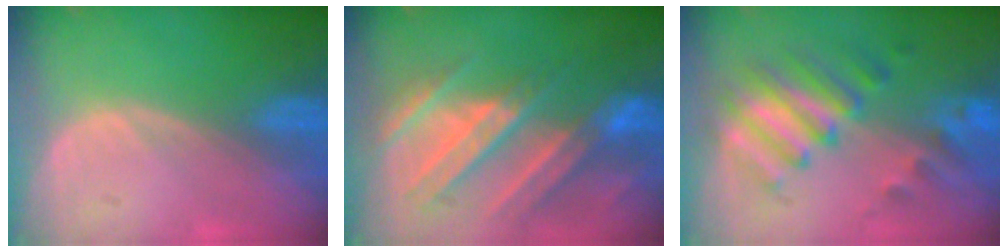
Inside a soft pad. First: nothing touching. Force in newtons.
{"total": 10.5, "press": 9.6, "slide": 4.3}
{"total": 8.1, "press": 7.7, "slide": 2.7}